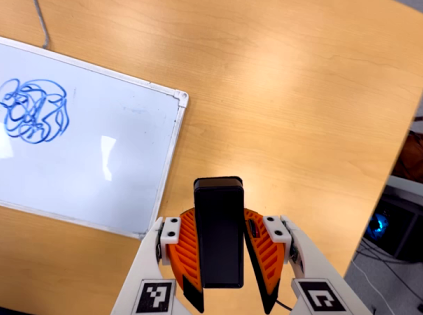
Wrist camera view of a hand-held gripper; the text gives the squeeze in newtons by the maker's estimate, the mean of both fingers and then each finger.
{"total": 7.4, "left": 6.6, "right": 8.1}